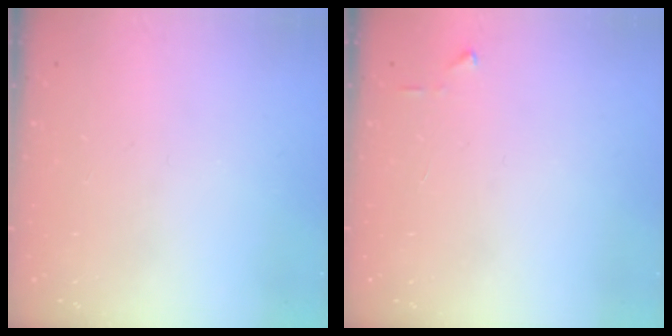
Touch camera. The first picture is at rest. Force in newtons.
{"total": 3.0, "press": 2.9, "slide": 0.4}